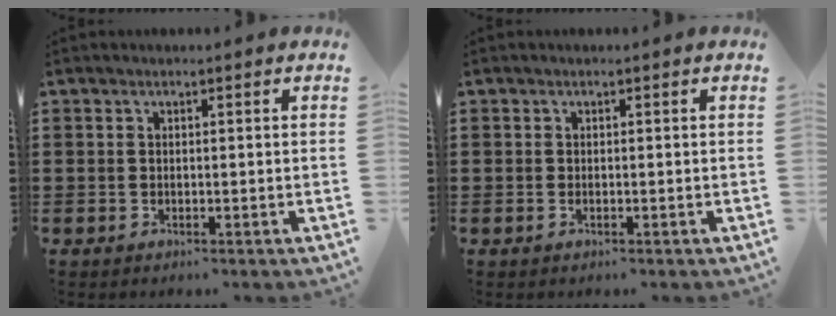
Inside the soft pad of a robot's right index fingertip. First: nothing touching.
{"total": 0.0}